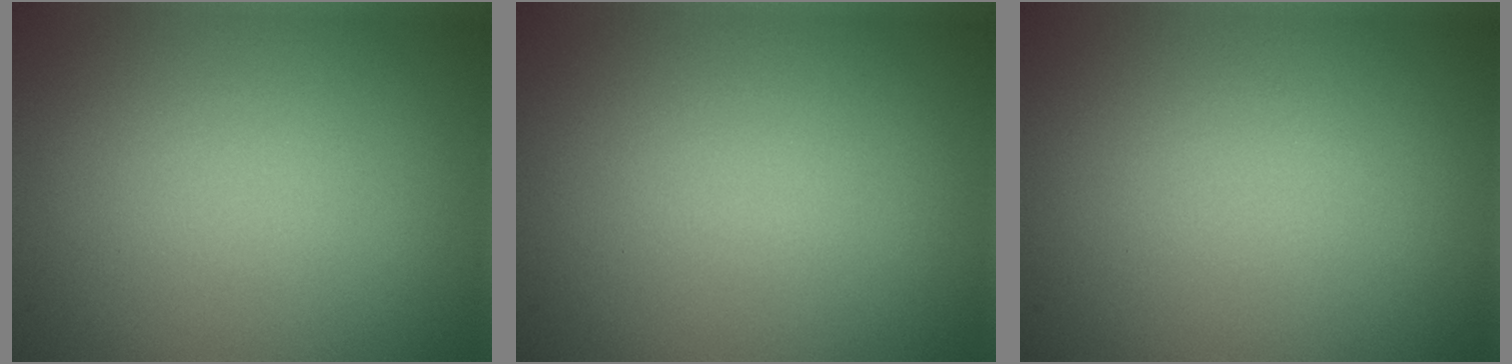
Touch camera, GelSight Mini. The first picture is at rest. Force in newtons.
{"total": 0.0}
{"total": 0.0}